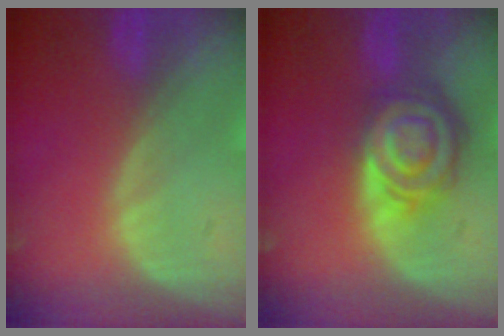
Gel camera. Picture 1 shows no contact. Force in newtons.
{"total": 8.3, "press": 7.1, "slide": 4.2}